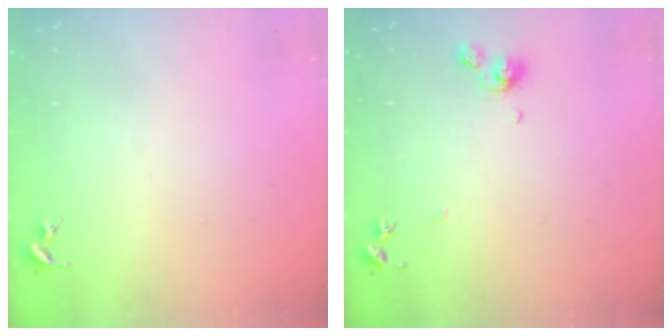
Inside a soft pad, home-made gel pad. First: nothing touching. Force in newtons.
{"total": 7.9, "press": 7.9, "slide": 0.8}